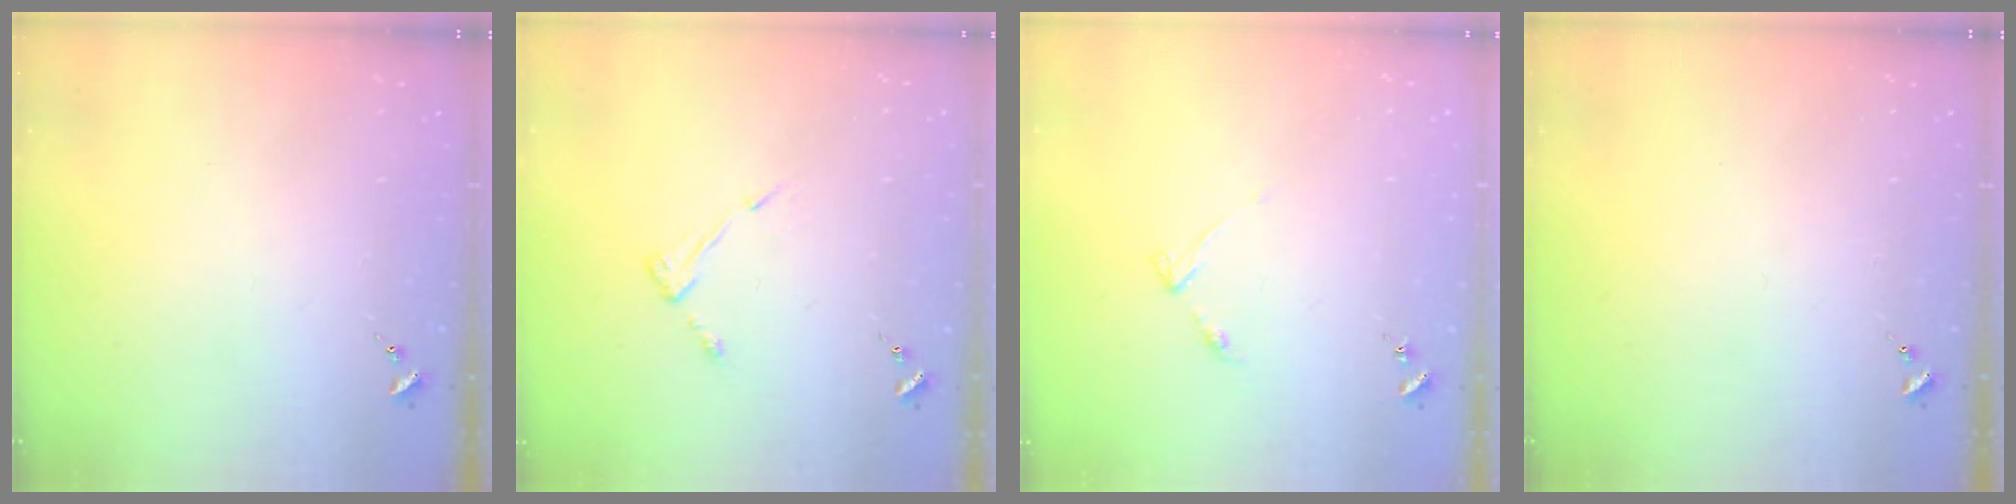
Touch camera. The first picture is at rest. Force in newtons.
{"total": 5.2, "press": 5.1, "slide": 0.6}
{"total": 4.2, "press": 4.1, "slide": 0.4}
{"total": 0.0}